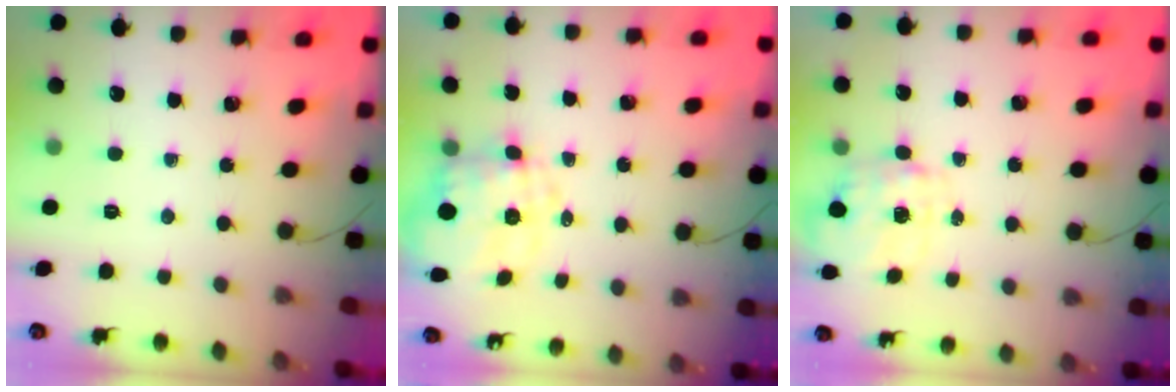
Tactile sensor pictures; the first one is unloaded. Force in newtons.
{"total": 4.3, "press": 3.8, "slide": 2.1}
{"total": 3.7, "press": 3.7, "slide": 0.8}